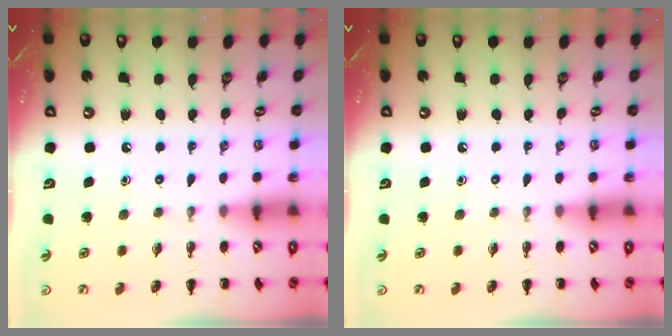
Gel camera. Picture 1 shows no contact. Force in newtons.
{"total": 0.0}